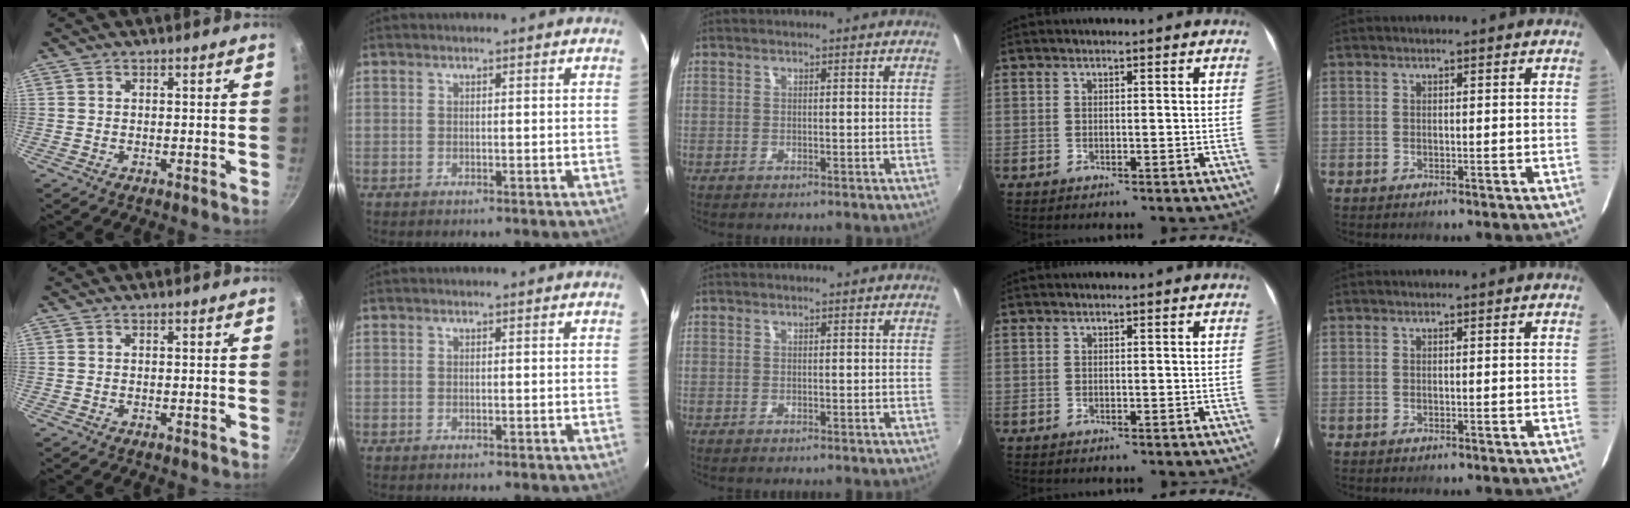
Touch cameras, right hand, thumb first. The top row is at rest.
{}